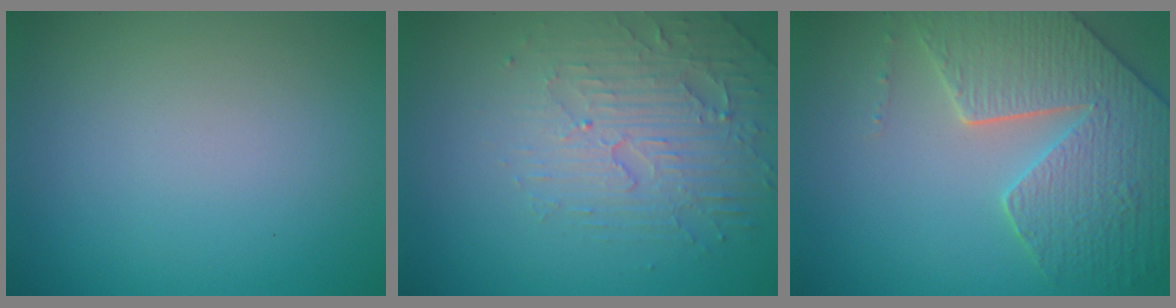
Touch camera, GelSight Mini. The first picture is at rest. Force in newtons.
{"total": 4.7, "press": 3.4, "slide": 3.3}
{"total": 6.4, "press": 5.5, "slide": 3.2}